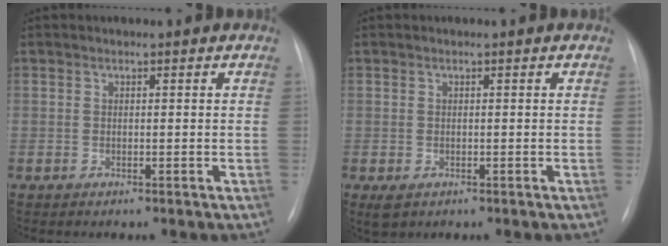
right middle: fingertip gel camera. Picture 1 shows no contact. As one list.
[{"total": 1.6, "force": [-0.5, 1.0, 1.1], "torque": [-0.018, -0.003, 0.002]}]